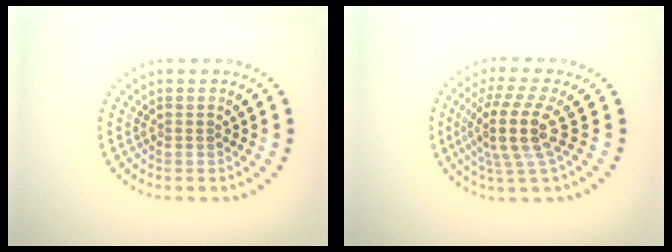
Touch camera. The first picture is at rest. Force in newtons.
{"total": 4.7, "press": 3.6, "slide": 3.0}